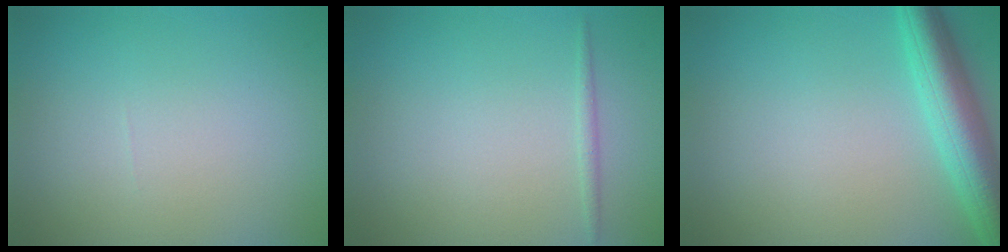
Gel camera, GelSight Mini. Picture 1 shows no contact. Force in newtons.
{"total": 0.7, "press": 0.7, "slide": 0.0}
{"total": 5.6, "press": 5.6, "slide": 0.3}